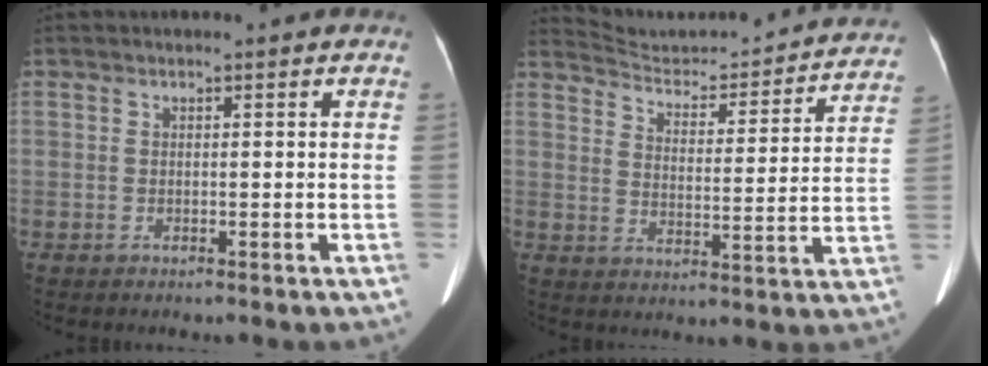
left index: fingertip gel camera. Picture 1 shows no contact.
{"total": 19.9, "force": [19.2, 3.7, 3.7], "torque": [-0.045, -0.032, 0.243]}